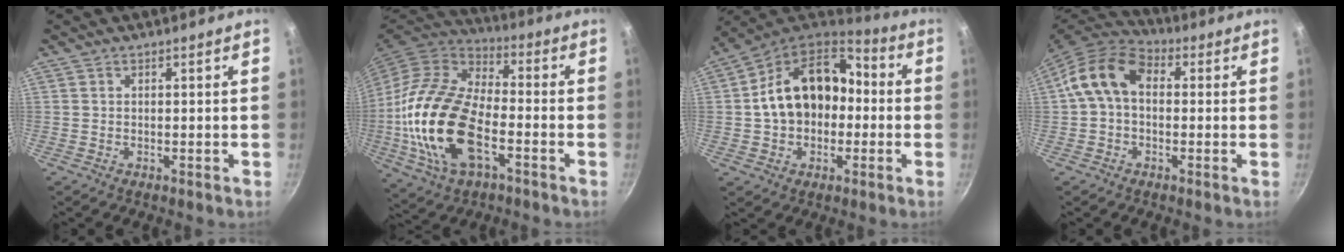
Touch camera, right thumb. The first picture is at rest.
{"total": 23.4, "force": [-5.8, 12.5, 18.9], "torque": [-0.386, 0.018, -0.105]}
{"total": 18.7, "force": [-0.1, 13.1, 13.4], "torque": [-0.180, 0.044, -0.009]}
{"total": 11.5, "force": [0.9, 8.0, 8.2], "torque": [-0.145, 0.033, 0.002]}